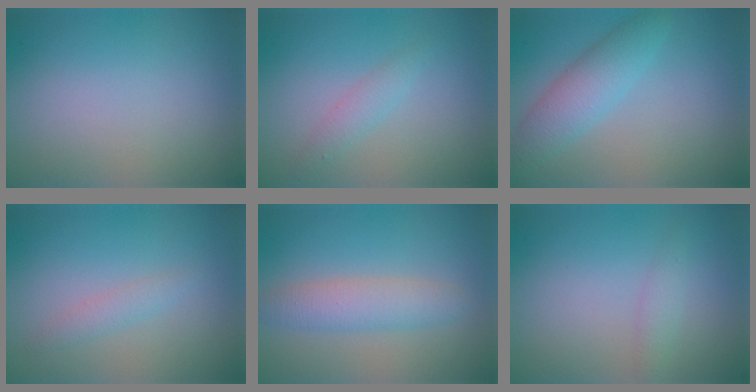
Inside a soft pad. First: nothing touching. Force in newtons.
{"total": 1.5, "press": 1.5, "slide": 0.0}
{"total": 3.9, "press": 3.9, "slide": 0.0}
{"total": 1.3, "press": 1.3, "slide": 0.0}
{"total": 3.4, "press": 3.4, "slide": 0.1}
{"total": 1.3, "press": 1.3, "slide": 0.0}